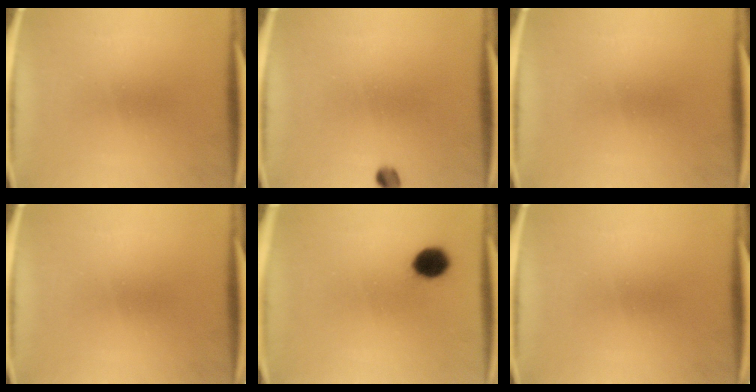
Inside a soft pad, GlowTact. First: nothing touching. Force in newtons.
{"total": 2.0}
{"total": 0.0}
{"total": 0.0}
{"total": 6.8}
{"total": 0.0}